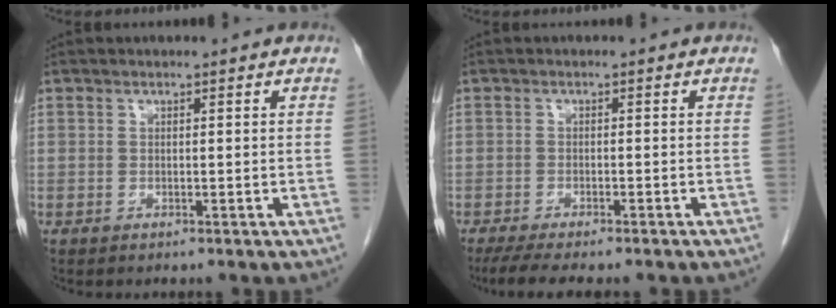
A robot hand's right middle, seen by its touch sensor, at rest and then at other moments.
{"total": 7.8, "force": [-6.4, 1.3, 4.3], "torque": [-0.061, -0.013, -0.094]}